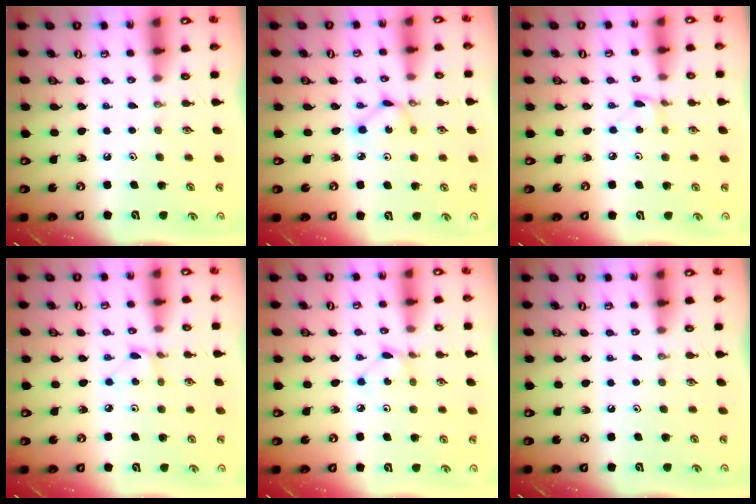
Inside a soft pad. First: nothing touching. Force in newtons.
{"total": 2.3, "press": 2.3, "slide": 0.1}
{"total": 2.8, "press": 2.8, "slide": 0.3}
{"total": 2.4, "press": 2.3, "slide": 0.3}
{"total": 1.9, "press": 1.9, "slide": 0.1}
{"total": 0.0}